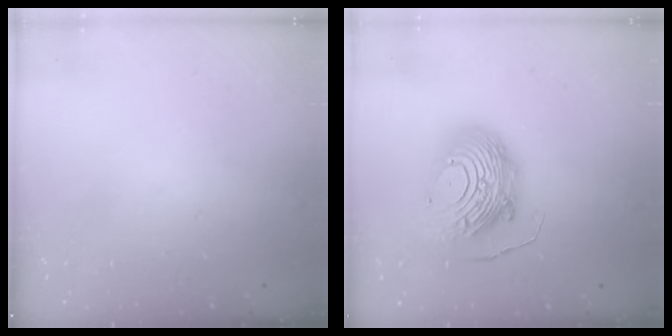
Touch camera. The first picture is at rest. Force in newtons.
{"total": 14.6, "press": 14.6, "slide": 1.3}